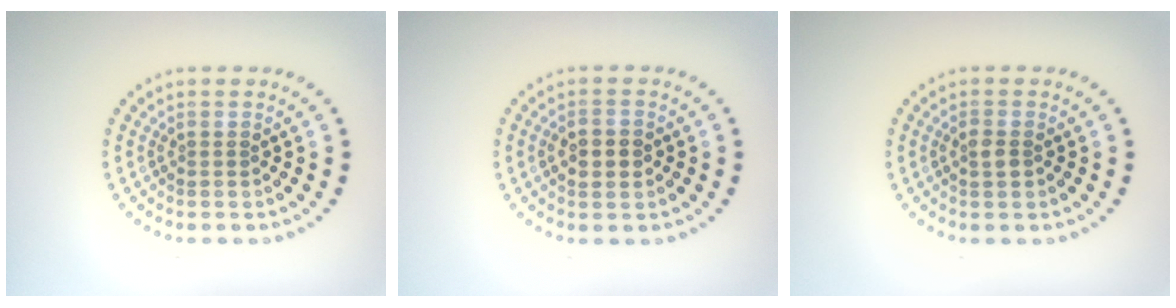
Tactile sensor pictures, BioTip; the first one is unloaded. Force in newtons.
{"total": 3.0, "press": 3.0, "slide": 0.2}
{"total": 1.3, "press": 1.3, "slide": 0.2}